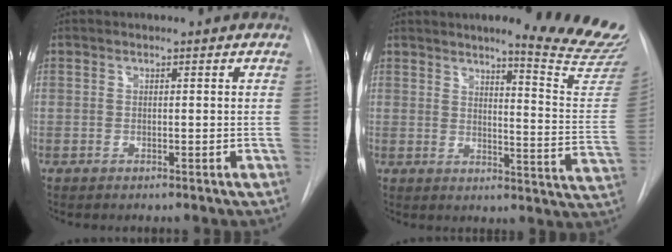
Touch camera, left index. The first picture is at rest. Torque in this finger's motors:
{"motor_torque": [0.81, -1.33, 0.01, 0.04]}